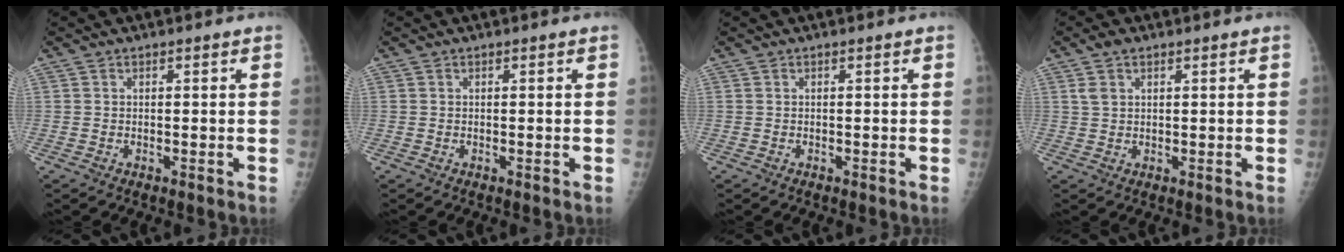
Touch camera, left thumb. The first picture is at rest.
{"total": 0.0}
{"total": 0.0}
{"total": 3.0, "force": [1.6, 1.8, 1.7], "torque": [-0.031, 0.000, 0.039]}